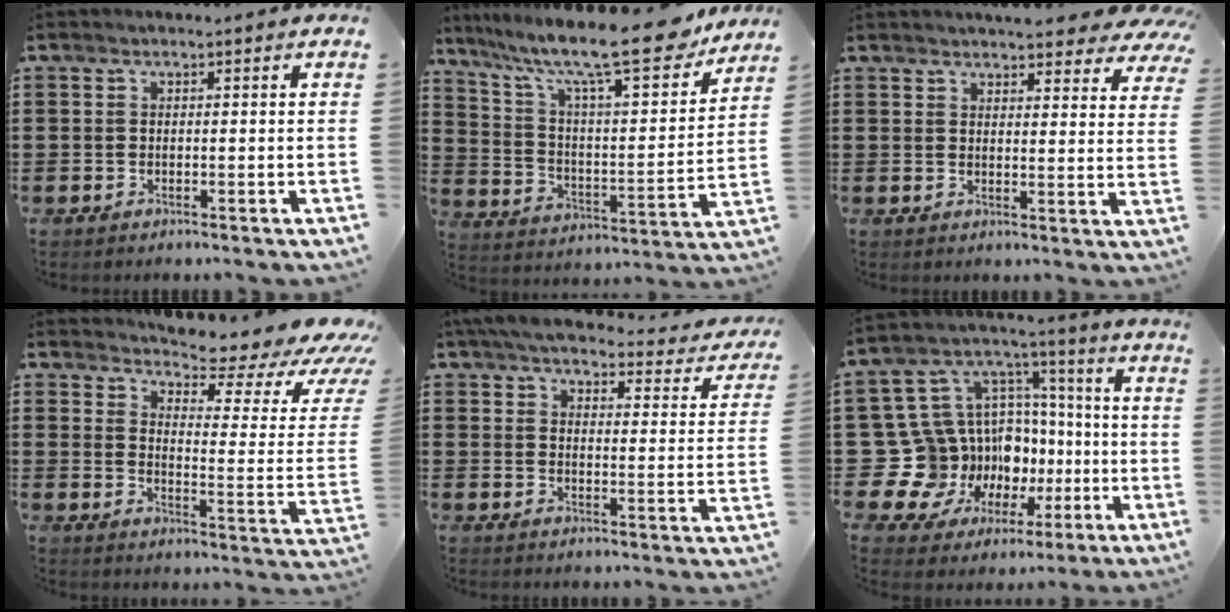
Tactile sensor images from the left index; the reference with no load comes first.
{"total": 15.4, "force": [12.2, 2.5, 9.1], "torque": [-0.183, -0.078, 0.200]}
{"total": 4.8, "force": [4.5, 0.4, 1.4], "torque": [-0.028, -0.020, 0.080]}
{"total": 6.4, "force": [5.4, 0.6, 3.3], "torque": [-0.058, -0.052, 0.083]}
{"total": 5.6, "force": [5.1, 0.8, 2.2], "torque": [-0.065, -0.027, 0.089]}
{"total": 16.0, "force": [-3.6, 14.7, 5.1], "torque": [-0.159, -0.028, -0.020]}